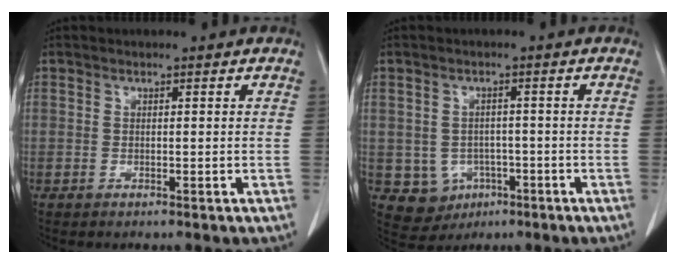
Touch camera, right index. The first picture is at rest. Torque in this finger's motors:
{"motor_torque": [0.16, -0.14, -0.36, -0.06]}